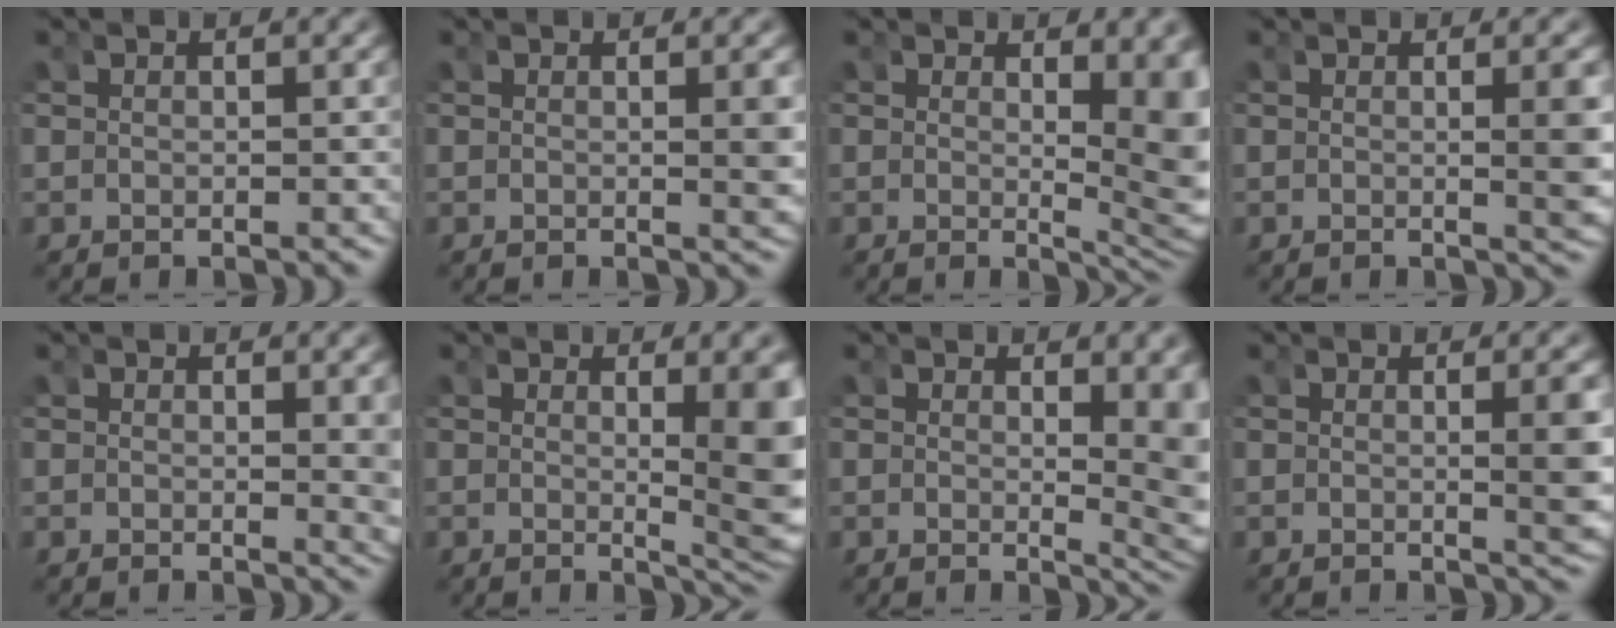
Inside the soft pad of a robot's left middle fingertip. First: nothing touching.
{"total": 1.2, "force": [0.0, -0.2, 1.2], "torque": [-0.009, -0.005, 0.000]}
{"total": 5.3, "force": [0.2, 1.3, 5.2], "torque": [-0.055, -0.025, 0.010]}
{"total": 2.3, "force": [-0.1, 0.0, 2.3], "torque": [-0.027, -0.005, -0.002]}
{"total": 1.4, "force": [0.2, 0.1, 1.3], "torque": [-0.011, -0.008, 0.004]}
{"total": 5.5, "force": [0.0, 0.8, 5.4], "torque": [-0.062, -0.017, 0.004]}
{"total": 3.8, "force": [0.2, 0.9, 3.7], "torque": [-0.035, -0.019, 0.008]}
{"total": 2.5, "force": [-0.1, 0.0, 2.5], "torque": [-0.029, -0.005, -0.001]}